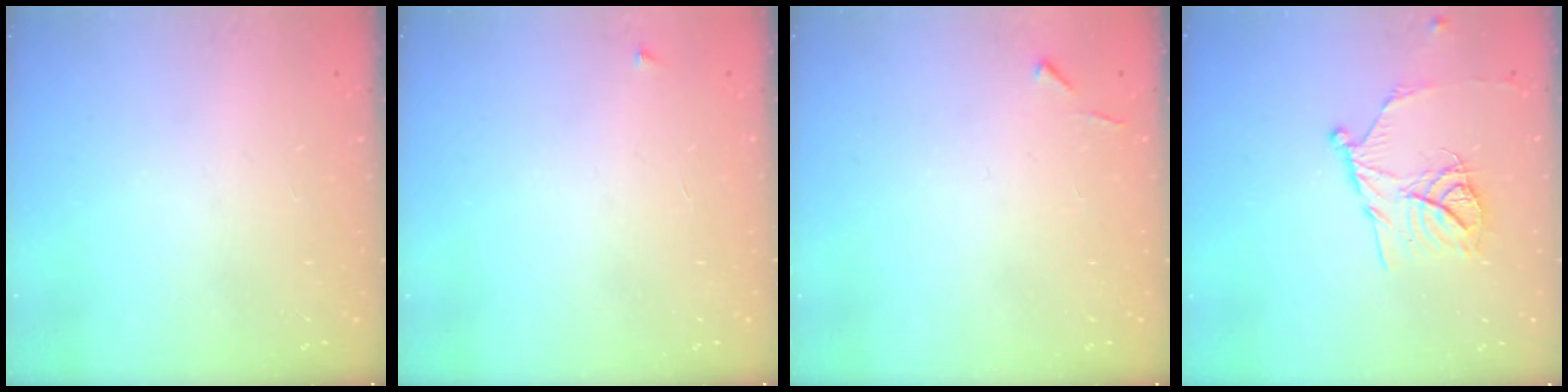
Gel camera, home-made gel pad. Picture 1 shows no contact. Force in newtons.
{"total": 2.5, "press": 2.4, "slide": 0.4}
{"total": 4.3, "press": 4.3, "slide": 0.6}
{"total": 13.1, "press": 13.1, "slide": 1.0}